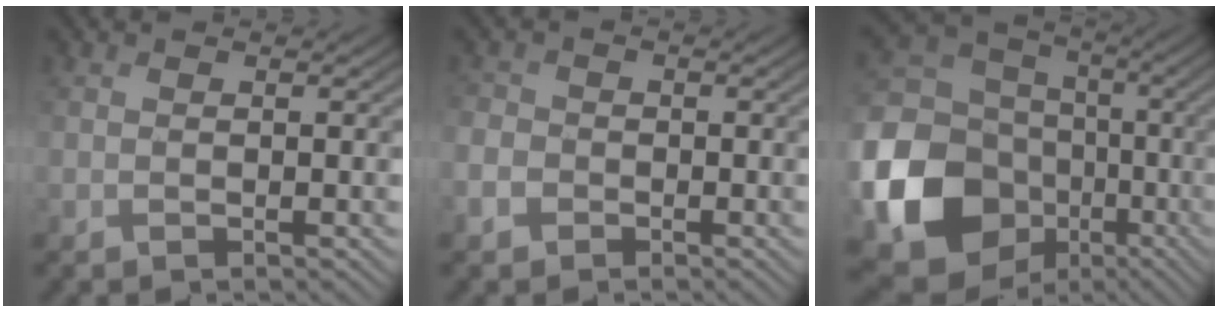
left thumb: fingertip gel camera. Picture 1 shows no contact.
{"total": 3.0, "force": [-1.6, 2.5, 0.8], "torque": [-0.028, -0.003, -0.044]}
{"total": 20.1, "force": [-5.7, 17.2, 8.8], "torque": [-0.259, -0.054, -0.109]}